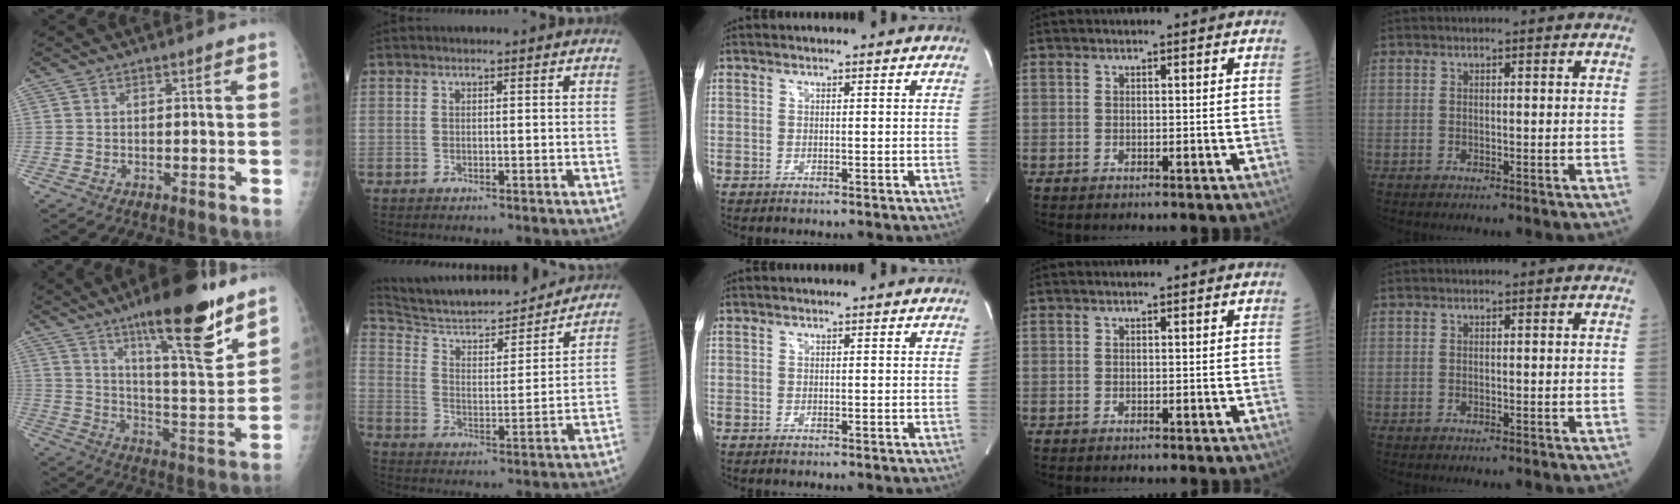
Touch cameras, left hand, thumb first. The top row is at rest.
{"thumb": {"total": 20.9, "force": [13.4, 4.6, 15.4], "torque": [-0.202, -0.076, 0.214]}, "index": {"total": 21.3, "force": [19.8, 2.6, 7.4], "torque": [-0.121, -0.009, 0.292]}}